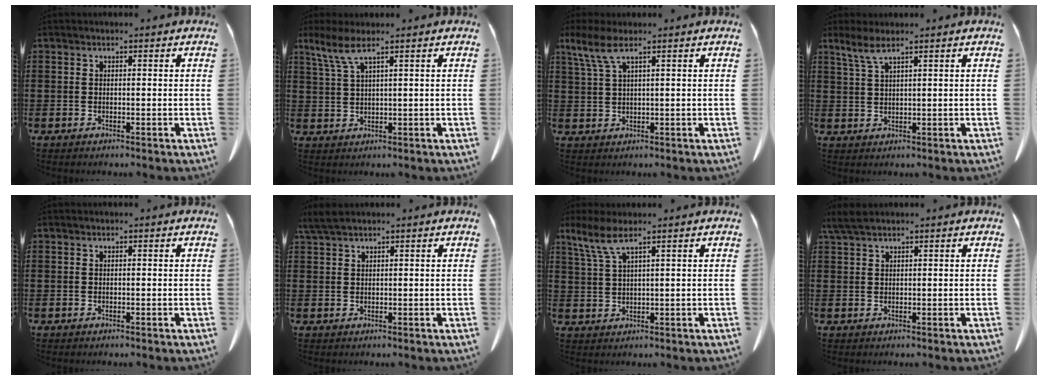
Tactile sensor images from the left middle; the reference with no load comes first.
{"total": 4.3, "force": [2.6, 0.4, 3.4], "torque": [-0.082, 0.000, 0.045]}
{"total": 4.3, "force": [2.5, 0.7, 3.4], "torque": [-0.089, -0.004, 0.041]}
{"total": 3.1, "force": [2.1, 0.4, 2.2], "torque": [-0.057, -0.001, 0.036]}
{"total": 0.0}
{"total": 2.3, "force": [1.8, 0.4, 1.4], "torque": [-0.033, 0.002, 0.034]}
{"total": 4.7, "force": [3.0, 0.5, 3.6], "torque": [-0.086, -0.003, 0.052]}
{"total": 2.4, "force": [1.8, 0.4, 1.5], "torque": [-0.034, 0.002, 0.033]}